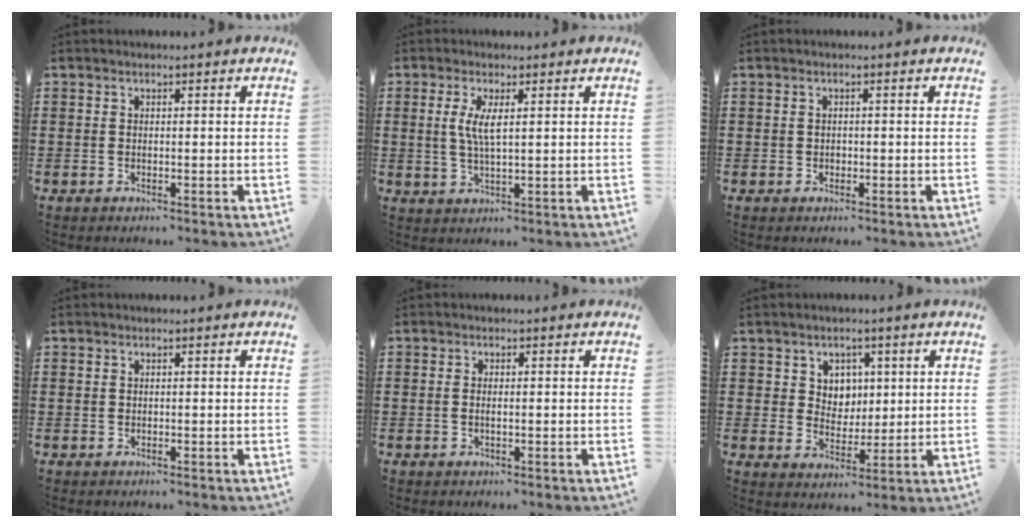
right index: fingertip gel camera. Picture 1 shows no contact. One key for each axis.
{"total": 4.0, "fx": 0.9, "fy": 0.8, "fz": 3.8, "tx": -0.078, "ty": 0.002, "tz": 0.014}
{"total": 0.6, "fx": 0.1, "fy": 0.6, "fz": 0.2, "tx": -0.006, "ty": 0.004, "tz": 0.003}
{"total": 0.5, "fx": 0.2, "fy": 0.5, "fz": 0.1, "tx": -0.002, "ty": 0.003, "tz": 0.005}
{"total": 0.9, "fx": -0.1, "fy": 0.3, "fz": 0.8, "tx": -0.016, "ty": 0.000, "tz": -0.002}
{"total": 4.3, "fx": 2.1, "fy": 3.7, "fz": 0.7, "tx": -0.024, "ty": 0.006, "tz": 0.037}